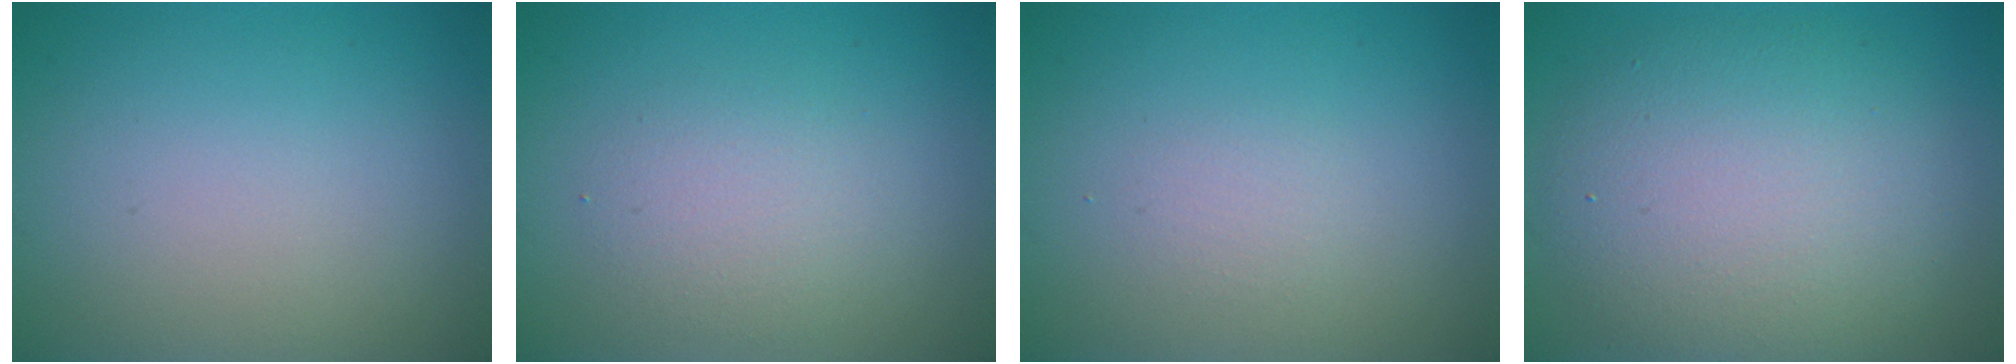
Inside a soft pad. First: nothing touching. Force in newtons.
{"total": 2.4, "press": 2.4, "slide": 0.2}
{"total": 0.9, "press": 0.9, "slide": 0.0}
{"total": 8.4, "press": 8.4, "slide": 0.5}